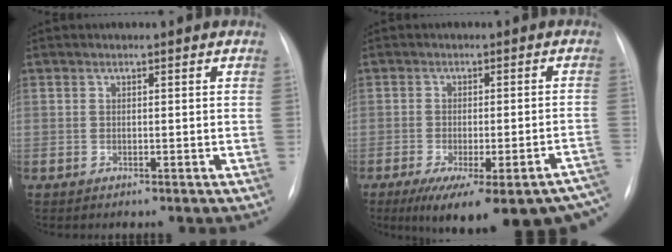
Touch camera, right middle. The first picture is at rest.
{"total": 22.3, "force": [-17.8, 4.1, 12.9], "torque": [-0.117, -0.013, -0.217]}